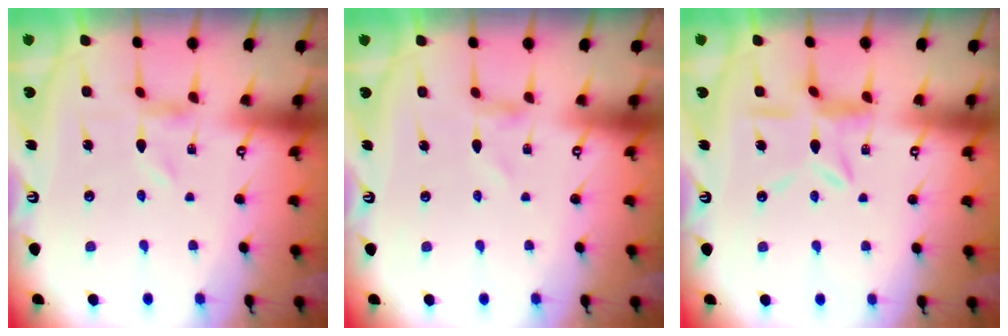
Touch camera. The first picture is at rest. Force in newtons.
{"total": 0.0}
{"total": 10.1, "press": 10.0, "slide": 1.0}